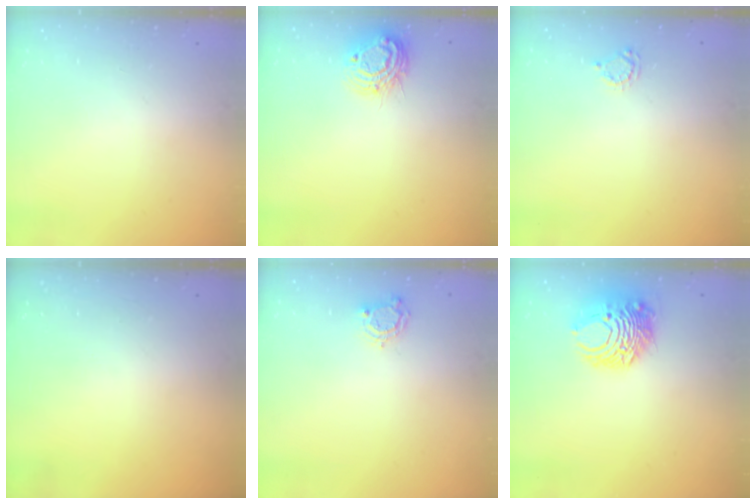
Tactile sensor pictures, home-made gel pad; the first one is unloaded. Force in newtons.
{"total": 10.4, "press": 10.3, "slide": 0.9}
{"total": 4.2, "press": 4.2, "slide": 0.4}
{"total": 0.0}
{"total": 5.2, "press": 5.2, "slide": 0.3}
{"total": 10.4, "press": 10.3, "slide": 1.3}